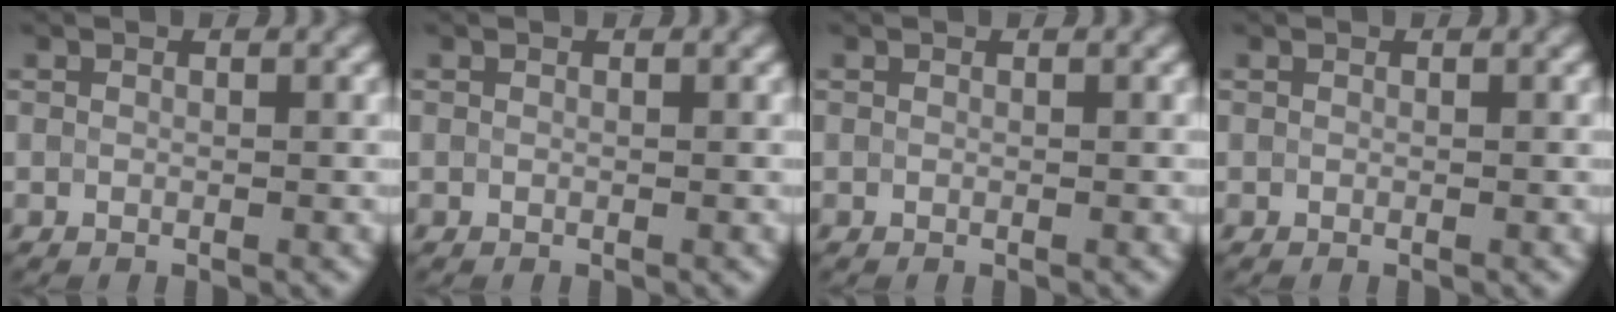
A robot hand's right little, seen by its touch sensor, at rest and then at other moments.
{"total": 0.0}
{"total": 0.0}
{"total": 0.0}